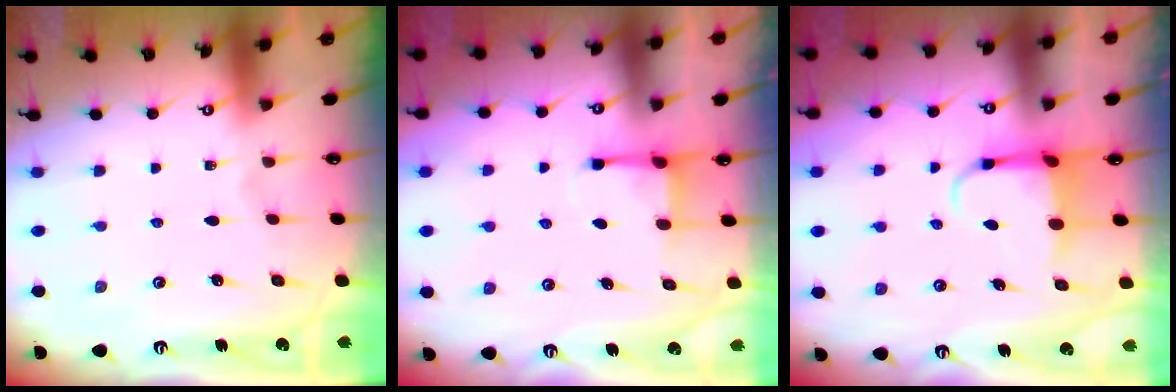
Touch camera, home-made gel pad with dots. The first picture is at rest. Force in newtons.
{"total": 2.2, "press": 2.2, "slide": 0.5}
{"total": 4.6, "press": 4.5, "slide": 0.8}